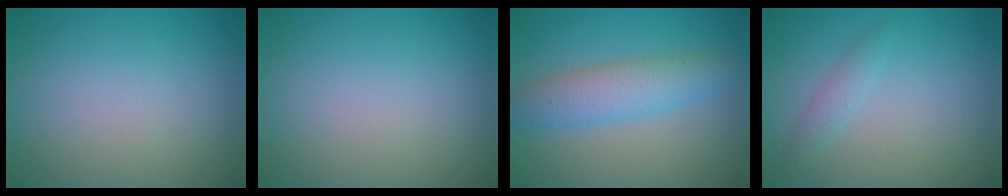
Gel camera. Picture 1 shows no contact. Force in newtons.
{"total": 0.0}
{"total": 4.3, "press": 4.3, "slide": 0.1}
{"total": 1.2, "press": 1.2, "slide": 0.1}